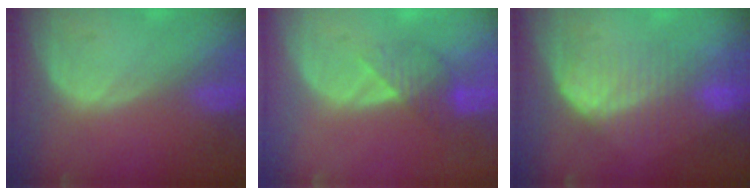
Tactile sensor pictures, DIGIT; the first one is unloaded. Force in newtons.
{"total": 3.9, "press": 3.8, "slide": 0.8}
{"total": 6.8, "press": 6.7, "slide": 1.3}